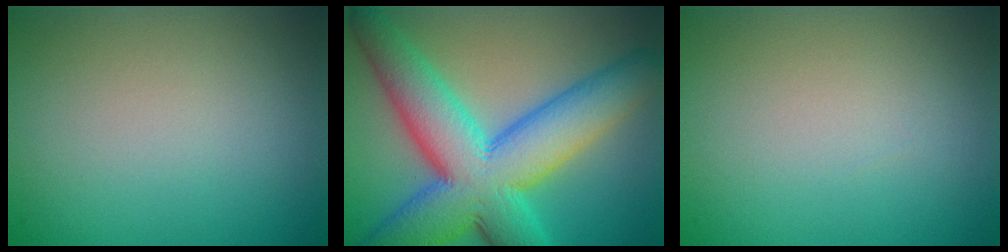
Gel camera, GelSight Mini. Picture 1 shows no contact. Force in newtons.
{"total": 12.3, "press": 12.3, "slide": 0.3}
{"total": 0.0}